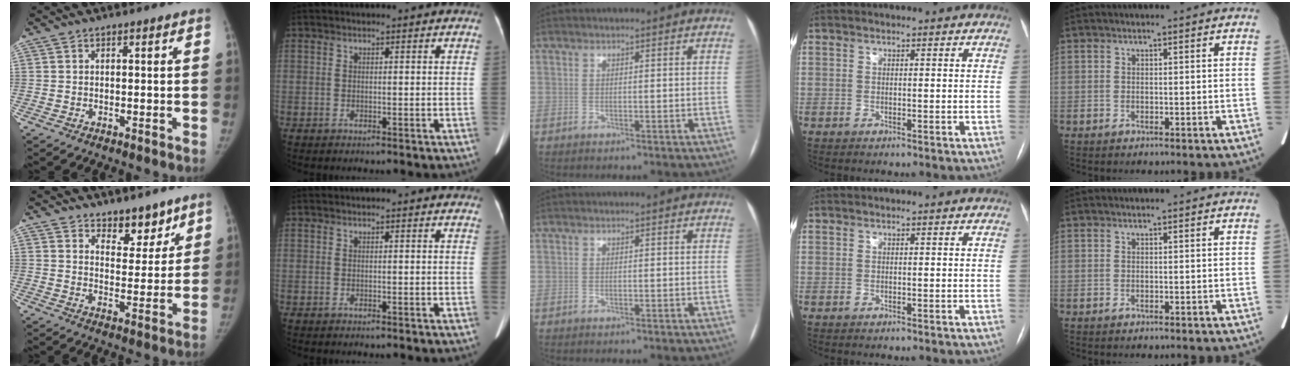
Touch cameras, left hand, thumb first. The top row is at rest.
{"thumb": {"total": 7.4, "force": [5.8, 3.8, 2.7], "torque": [0.000, -0.041, 0.090]}, "index": {"total": 1.1, "force": [1.1, 0.2, 0.2], "torque": [-0.009, -0.009, 0.002]}}